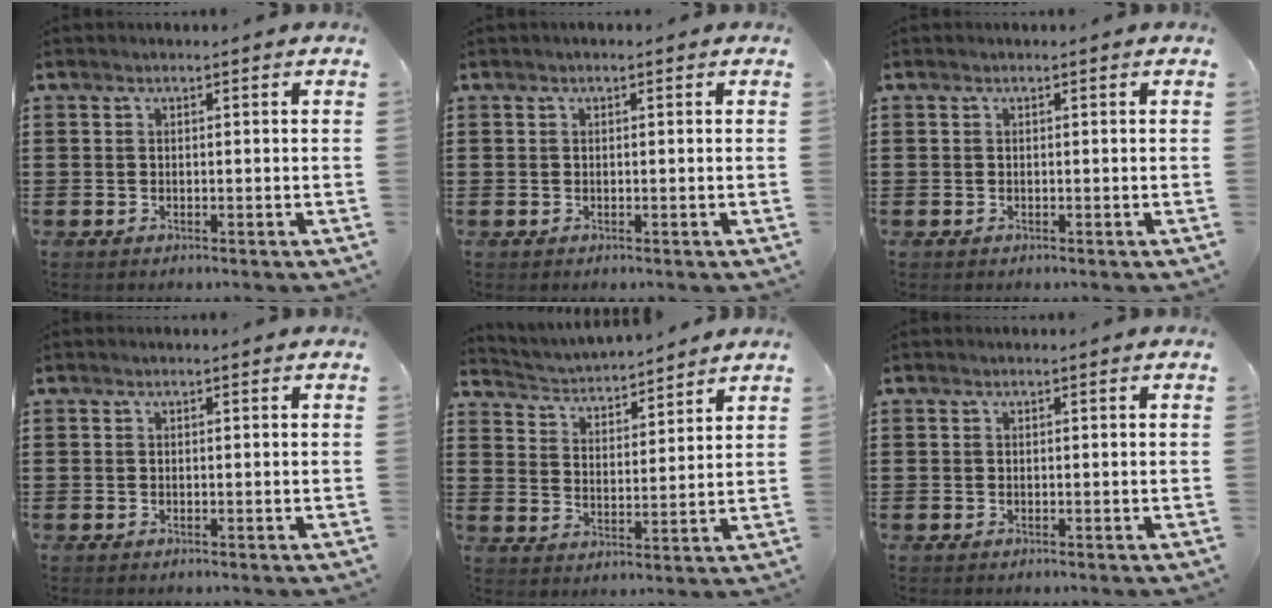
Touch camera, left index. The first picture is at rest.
{"total": 0.0}
{"total": 0.0}
{"total": 0.0}
{"total": 3.5, "force": [3.5, 0.0, 0.2], "torque": [-0.024, -0.030, 0.055]}
{"total": 0.0}